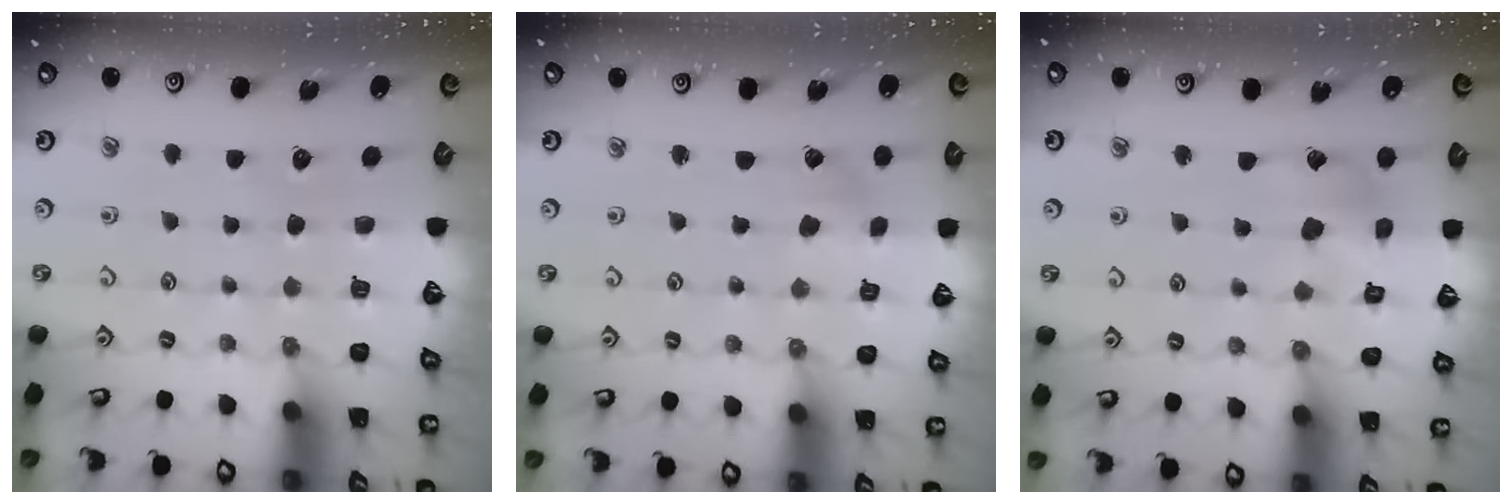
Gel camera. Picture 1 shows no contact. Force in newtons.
{"total": 0.8, "press": 0.8, "slide": 0.1}
{"total": 8.6, "press": 8.5, "slide": 0.9}